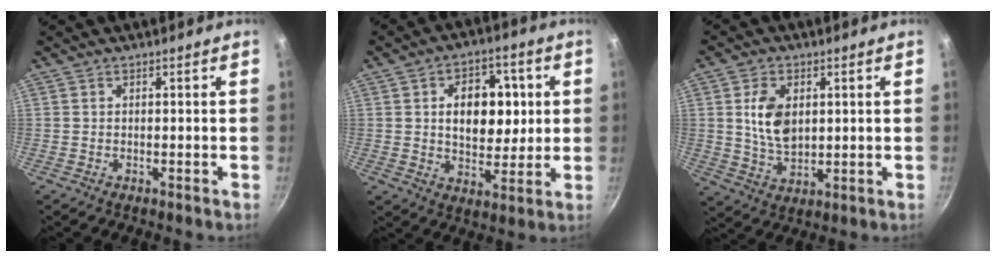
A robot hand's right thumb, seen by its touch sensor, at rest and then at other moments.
{"total": 13.0, "force": [2.2, 8.6, 9.5], "torque": [-0.089, -0.001, 0.035]}
{"total": 9.4, "force": [2.2, 6.0, 6.9], "torque": [-0.110, -0.017, 0.050]}